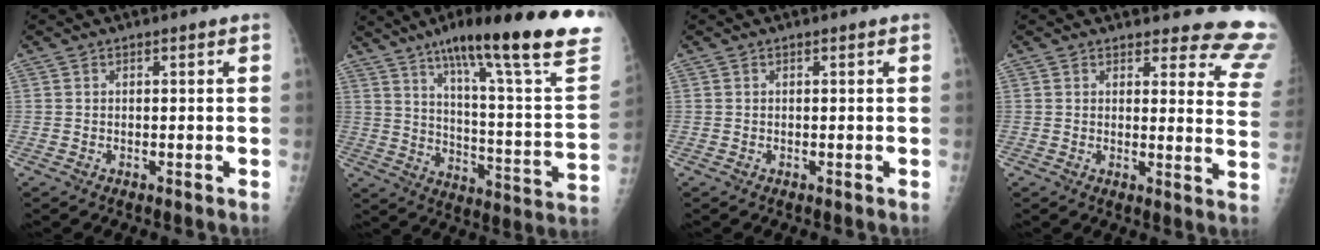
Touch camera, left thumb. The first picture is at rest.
{"total": 30.0, "force": [19.7, 4.1, 22.2], "torque": [-0.300, -0.062, 0.285]}
{"total": 0.0}
{"total": 14.0, "force": [13.5, 3.4, 1.9], "torque": [0.035, -0.133, 0.111]}